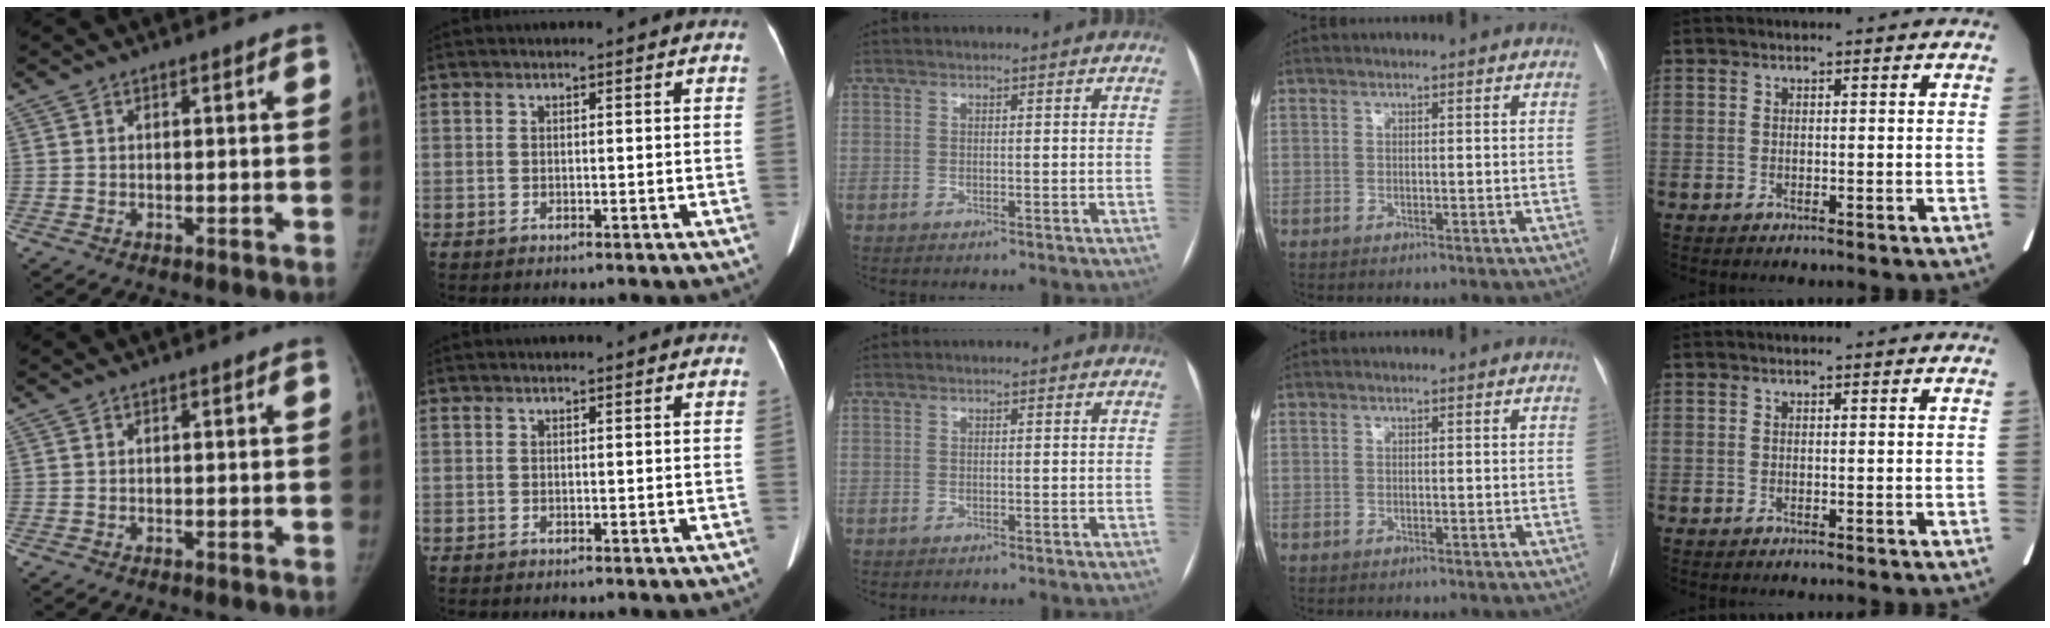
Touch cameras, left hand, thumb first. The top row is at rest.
{}